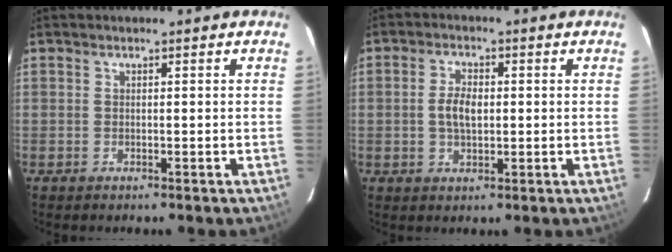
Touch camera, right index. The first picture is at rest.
{"total": 4.7, "force": [0.0, 2.6, 3.9], "torque": [-0.076, 0.005, 0.003]}